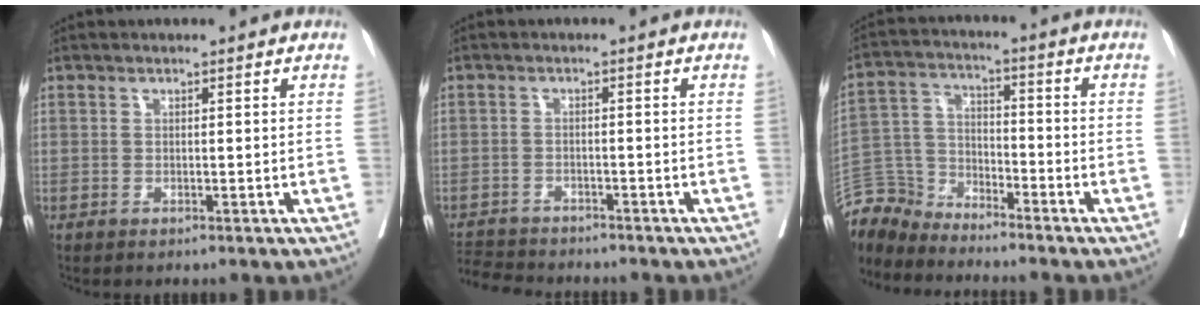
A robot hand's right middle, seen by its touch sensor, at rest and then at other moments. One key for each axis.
{"total": 6.7, "fx": -6.5, "fy": 1.1, "fz": 1.2, "tx": -0.023, "ty": -0.010, "tz": -0.104}
{"total": 7.3, "fx": -7.1, "fy": 1.2, "fz": -1.0, "tx": 0.014, "ty": 0.014, "tz": -0.146}